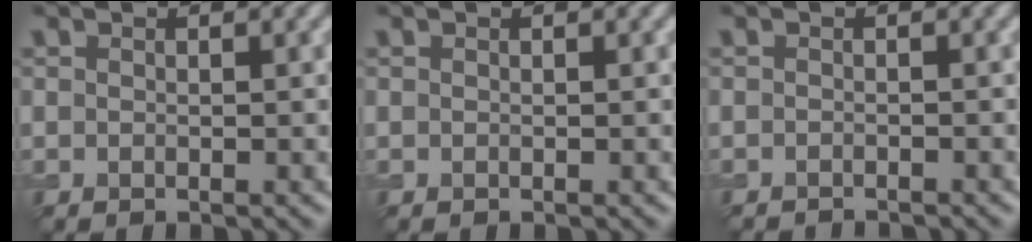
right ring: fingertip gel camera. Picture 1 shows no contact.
{"total": 0.0}
{"total": 2.0, "force": [-1.9, 0.2, 0.5], "torque": [-0.001, -0.009, -0.030]}